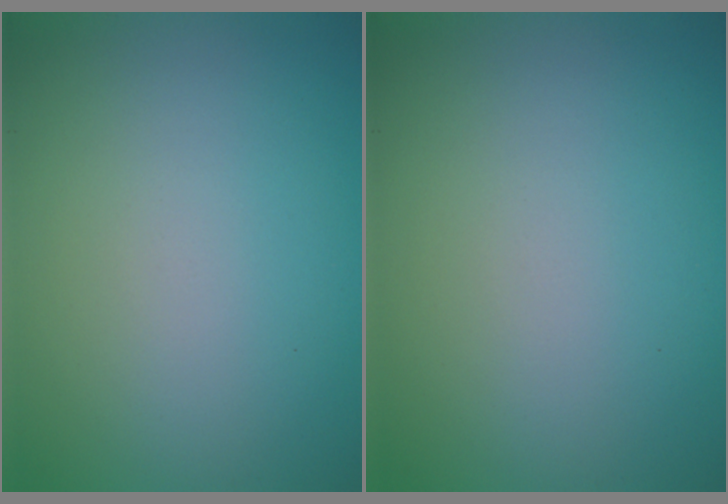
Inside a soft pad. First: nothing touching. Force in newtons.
{"total": 0.0}